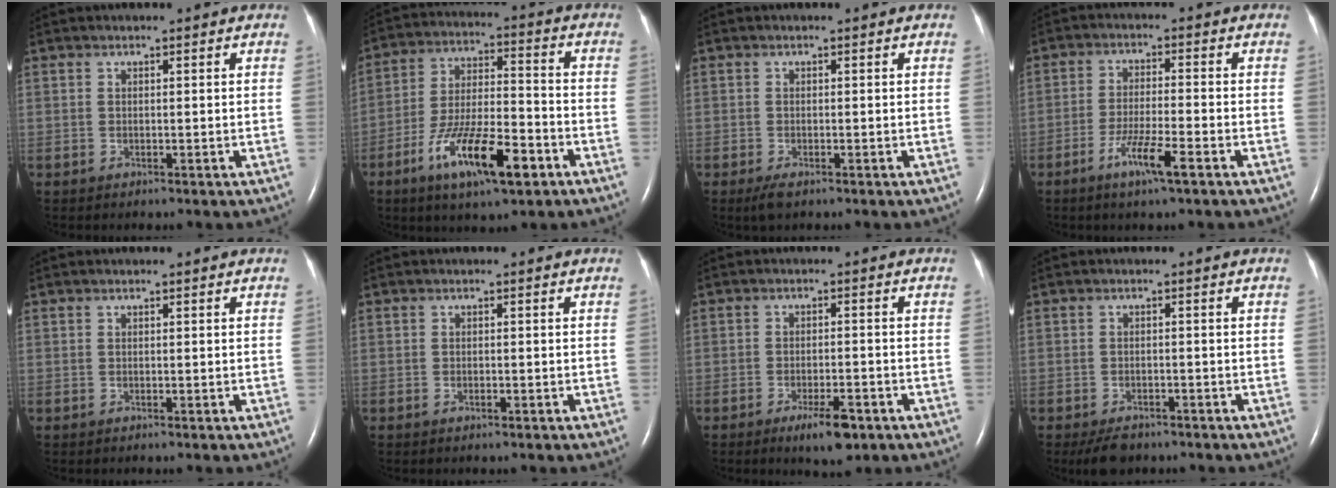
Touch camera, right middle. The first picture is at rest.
{"total": 13.7, "force": [-7.0, 3.2, 11.3], "torque": [-0.213, -0.006, -0.117]}
{"total": 1.9, "force": [-1.2, 0.6, 1.4], "torque": [-0.036, -0.007, -0.020]}
{"total": 7.7, "force": [-4.4, 0.4, 6.3], "torque": [-0.123, -0.010, -0.078]}
{"total": 0.0}
{"total": 0.6, "force": [-0.3, 0.3, 0.4], "torque": [-0.011, 0.001, -0.002]}
{"total": 5.5, "force": [-3.4, 1.4, 4.1], "torque": [-0.072, -0.005, -0.048]}
{"total": 3.9, "force": [-3.0, 1.9, 1.6], "torque": [-0.032, -0.004, -0.044]}